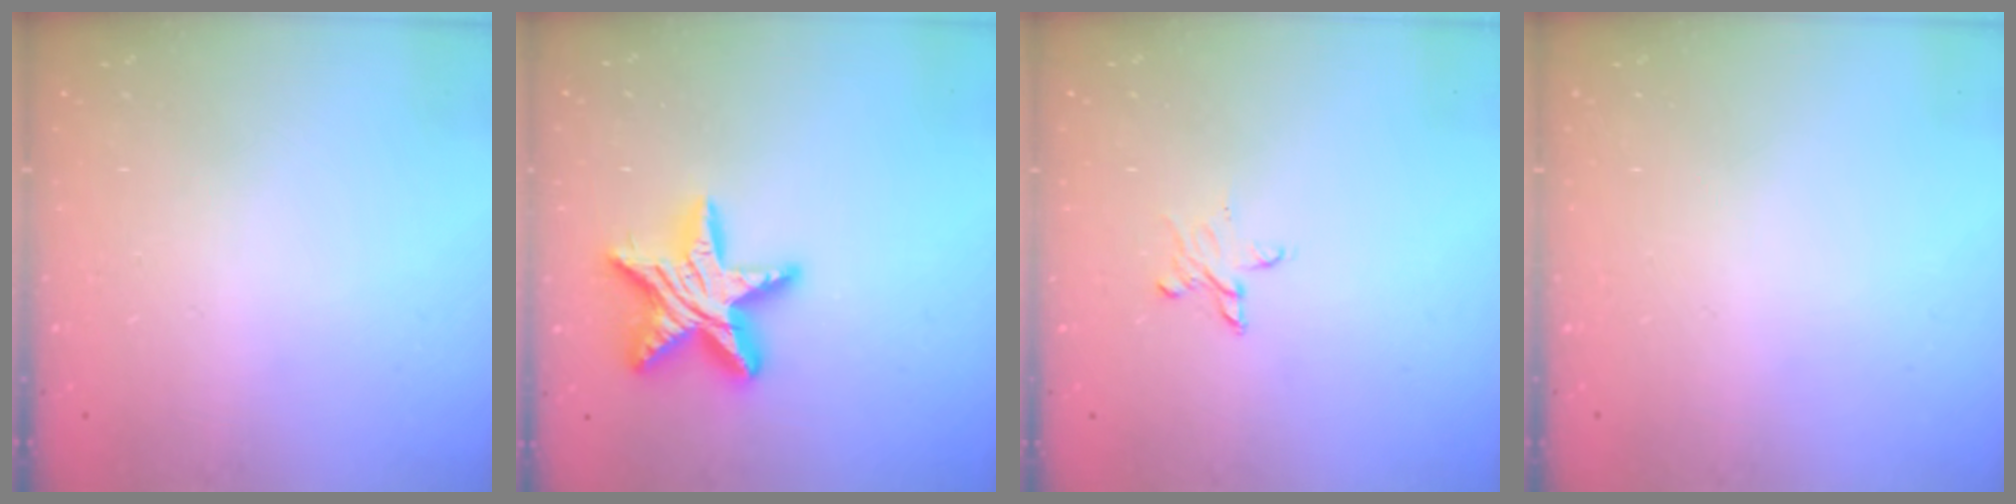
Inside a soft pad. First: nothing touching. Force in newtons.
{"total": 16.9, "press": 16.9, "slide": 1.1}
{"total": 4.5, "press": 4.4, "slide": 0.3}
{"total": 0.0}